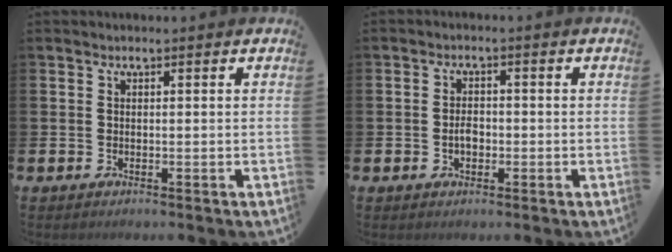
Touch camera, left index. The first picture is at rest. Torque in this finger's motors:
{"motor_torque": [0.42, 0.38, 0.11, 0.07]}